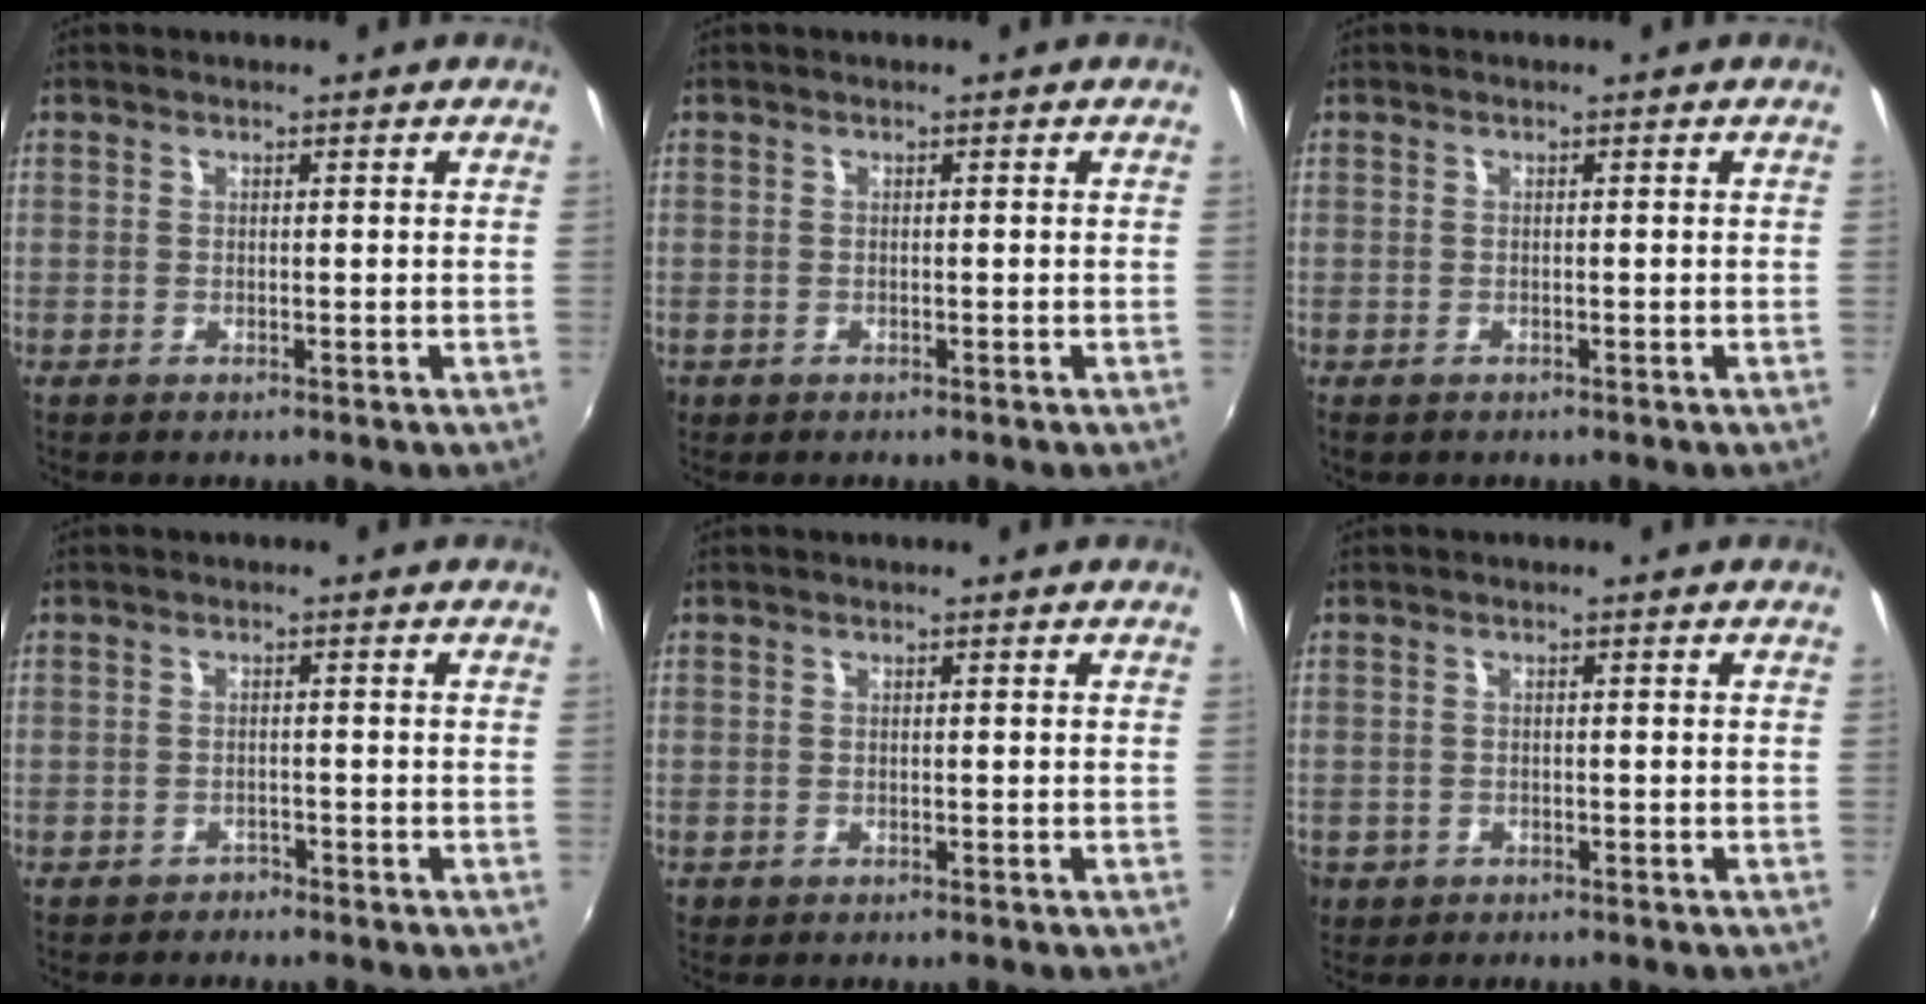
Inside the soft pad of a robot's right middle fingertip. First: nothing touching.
{"total": 0.8, "force": [-0.4, 0.7, 0.2], "torque": [-0.005, -0.004, -0.006]}
{"total": 0.9, "force": [-0.6, 0.6, 0.4], "torque": [-0.010, -0.003, -0.009]}
{"total": 1.5, "force": [-1.4, 0.6, -0.1], "torque": [-0.003, 0.002, -0.021]}
{"total": 0.6, "force": [-0.3, 0.5, 0.1], "torque": [-0.001, -0.003, -0.005]}
{"total": 3.6, "force": [-1.3, 3.1, 1.3], "torque": [-0.034, -0.006, -0.017]}